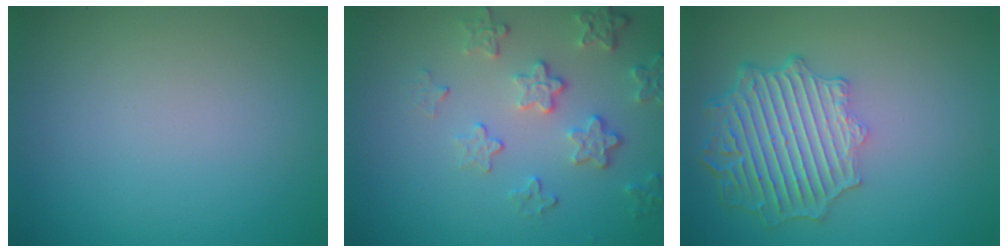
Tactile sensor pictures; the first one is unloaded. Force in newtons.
{"total": 4.1, "press": 3.2, "slide": 2.7}
{"total": 6.9, "press": 5.5, "slide": 4.2}